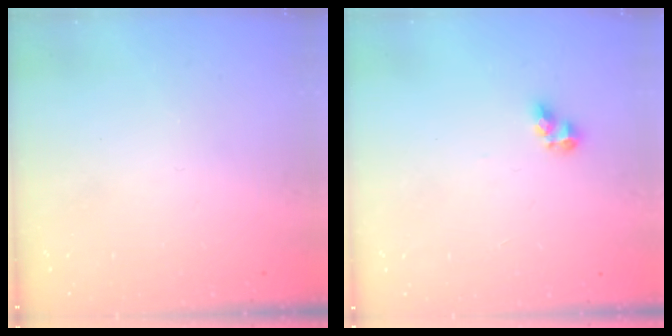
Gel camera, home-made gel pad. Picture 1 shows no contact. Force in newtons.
{"total": 5.4, "press": 5.3, "slide": 0.6}